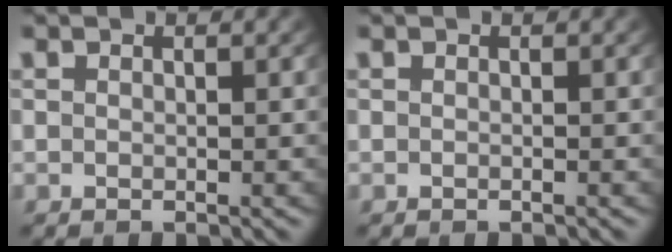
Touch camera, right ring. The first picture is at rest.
{"total": 0.0}